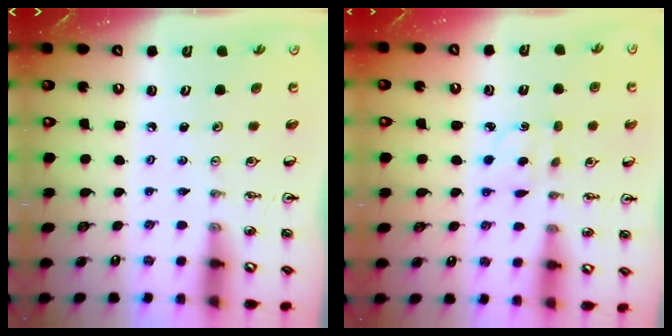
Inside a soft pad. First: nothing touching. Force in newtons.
{"total": 2.3, "press": 2.1, "slide": 0.8}